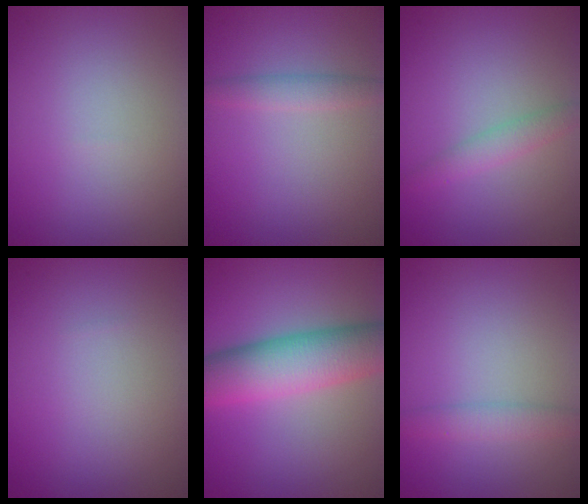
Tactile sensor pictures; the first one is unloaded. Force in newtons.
{"total": 1.7, "press": 1.7, "slide": 0.0}
{"total": 1.8, "press": 1.8, "slide": 0.0}
{"total": 0.0}
{"total": 8.3, "press": 8.3, "slide": 0.2}
{"total": 2.0, "press": 2.0, "slide": 0.1}